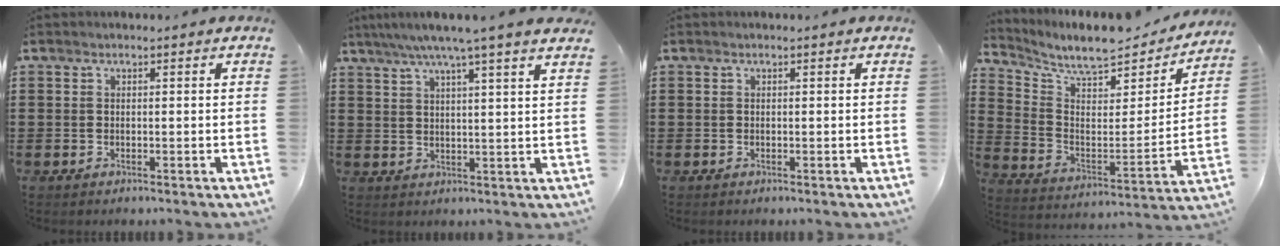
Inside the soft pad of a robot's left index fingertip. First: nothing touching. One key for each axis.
{"total": 5.7, "fx": 4.5, "fy": -0.8, "fz": 3.5, "tx": -0.081, "ty": -0.015, "tz": 0.074}
{"total": 0.0}
{"total": 7.8, "fx": 7.0, "fy": 1.4, "fz": 3.1, "tx": -0.086, "ty": -0.056, "tz": 0.116}